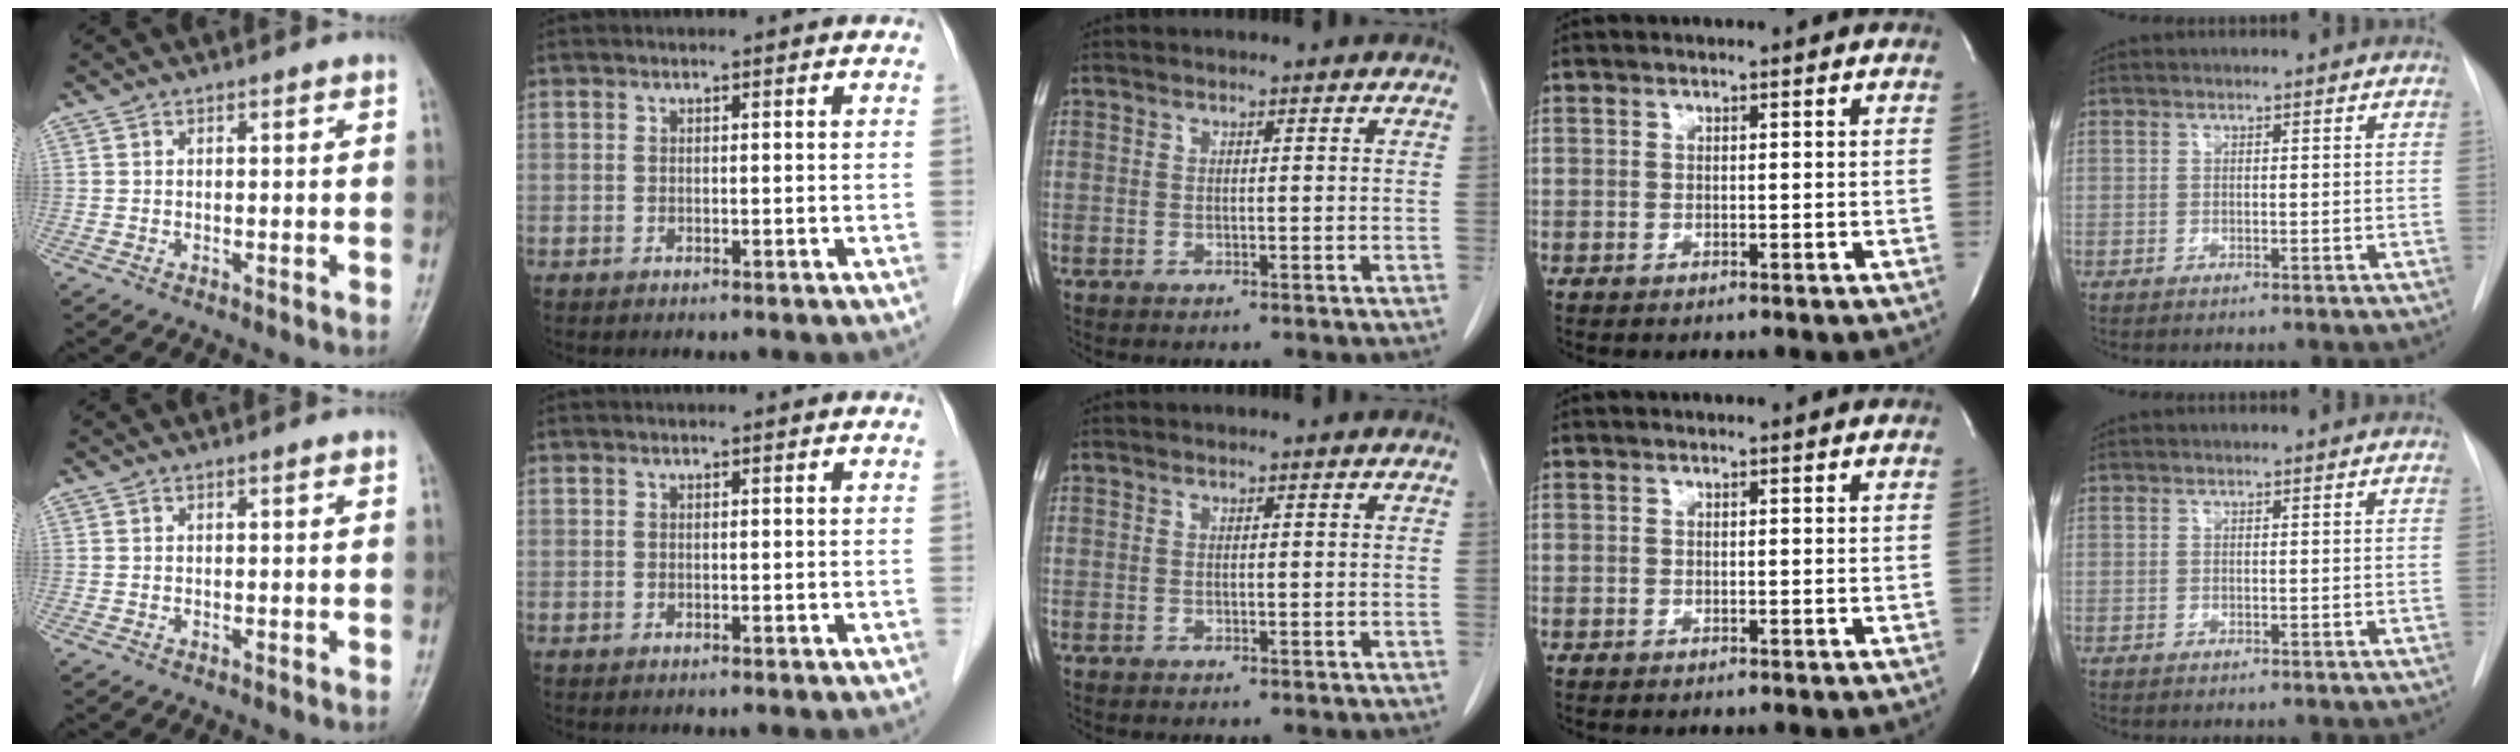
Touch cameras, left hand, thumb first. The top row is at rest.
{}